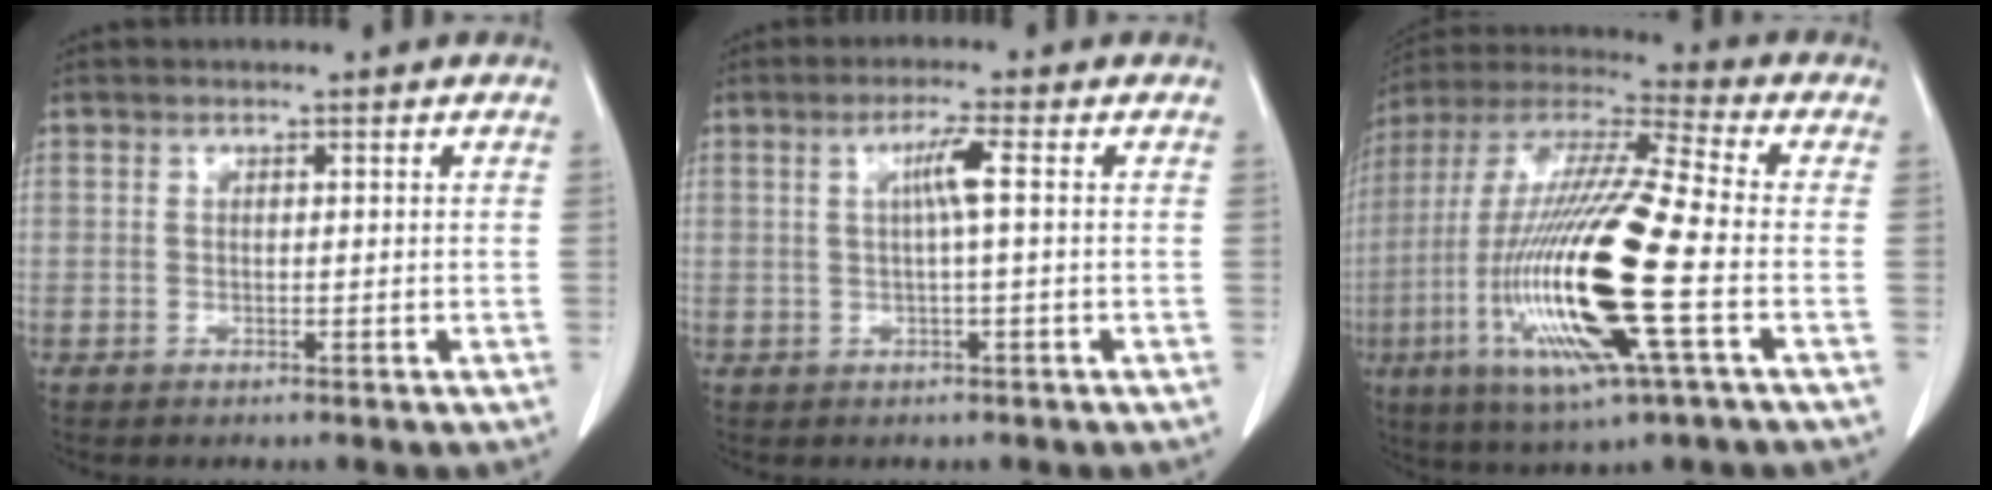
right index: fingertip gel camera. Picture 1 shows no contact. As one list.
[{"total": 3.4, "force": [0.5, -0.5, 3.3], "torque": [-0.064, 0.004, 0.009]}, {"total": 22.4, "force": [-5.6, 1.9, 21.6], "torque": [-0.472, -0.030, -0.109]}]